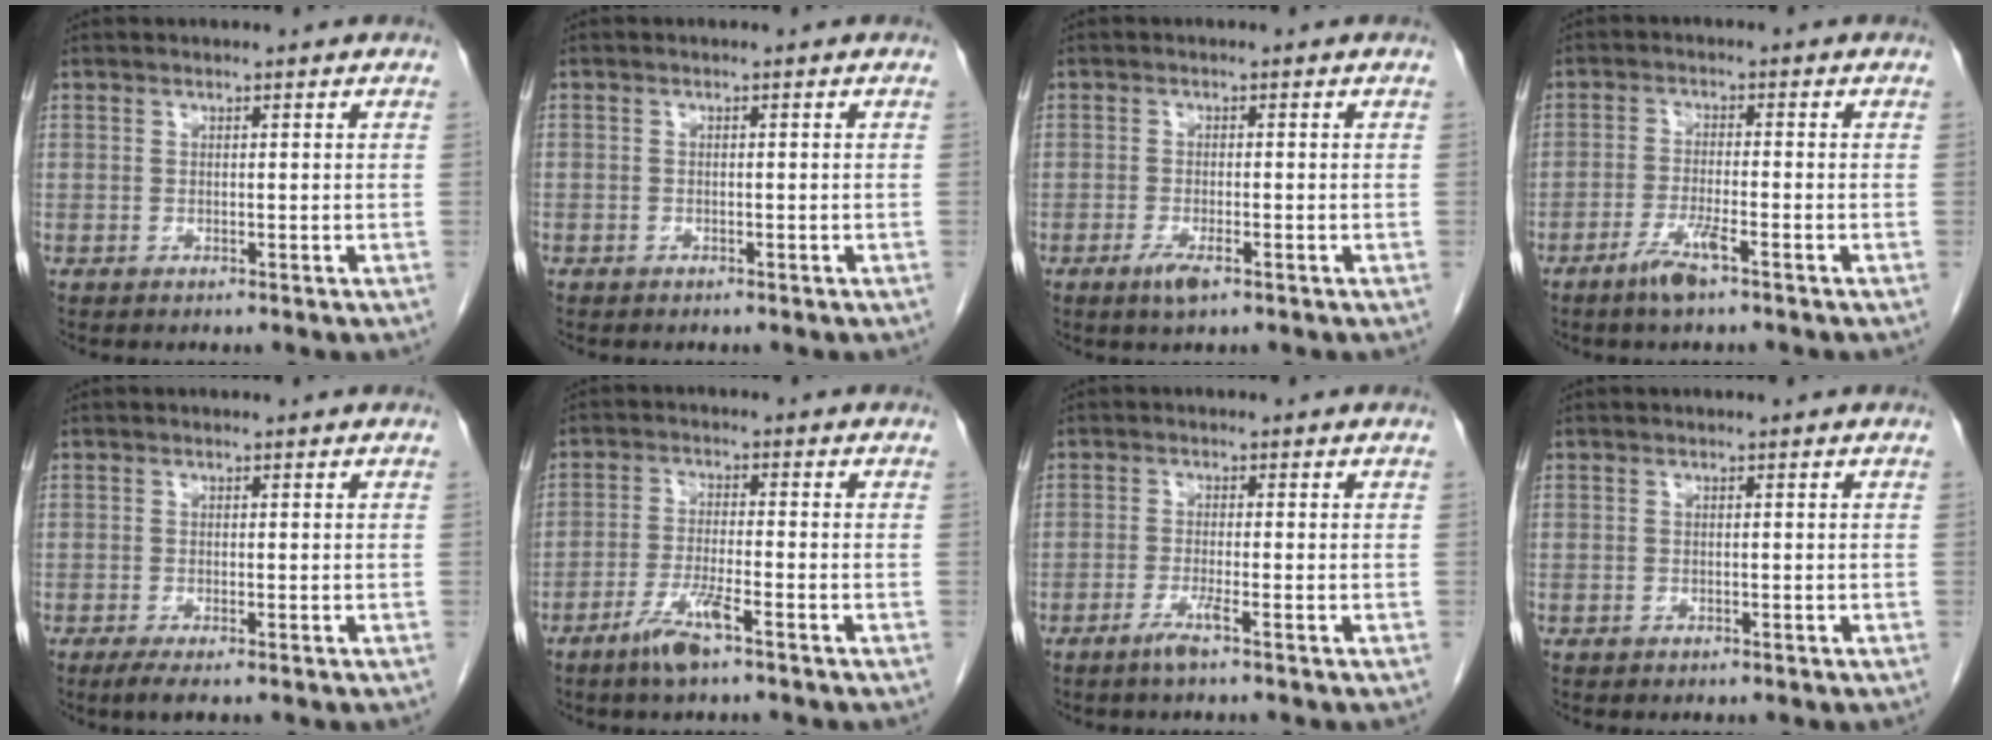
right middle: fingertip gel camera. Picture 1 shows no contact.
{"total": 0.7, "force": [-0.5, 0.5, 0.0], "torque": [-0.008, 0.003, -0.010]}
{"total": 2.7, "force": [-1.5, 0.5, 2.1], "torque": [-0.043, -0.003, -0.027]}
{"total": 4.1, "force": [-2.8, 0.1, 3.1], "torque": [-0.064, -0.006, -0.054]}
{"total": 2.0, "force": [-1.3, 0.2, 1.5], "torque": [-0.032, -0.007, -0.025]}
{"total": 5.1, "force": [-3.4, 0.2, 3.9], "torque": [-0.080, -0.007, -0.066]}
{"total": 2.5, "force": [-1.6, -0.5, 1.8], "torque": [-0.039, -0.006, -0.034]}
{"total": 0.0}